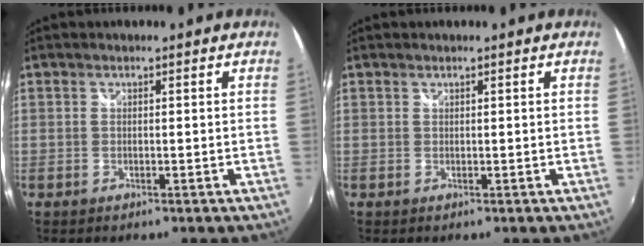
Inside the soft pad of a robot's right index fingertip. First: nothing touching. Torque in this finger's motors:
{"motor_torque": [0.13, 0.17, 0.13, 0.01]}